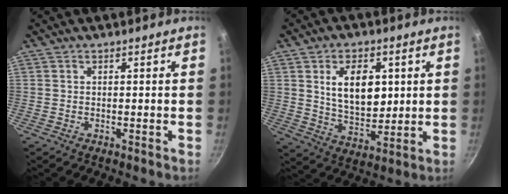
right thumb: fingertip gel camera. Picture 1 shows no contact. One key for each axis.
{"total": 12.2, "fx": 2.9, "fy": 7.7, "fz": 9.0, "tx": -0.118, "ty": -0.020, "tz": 0.058}